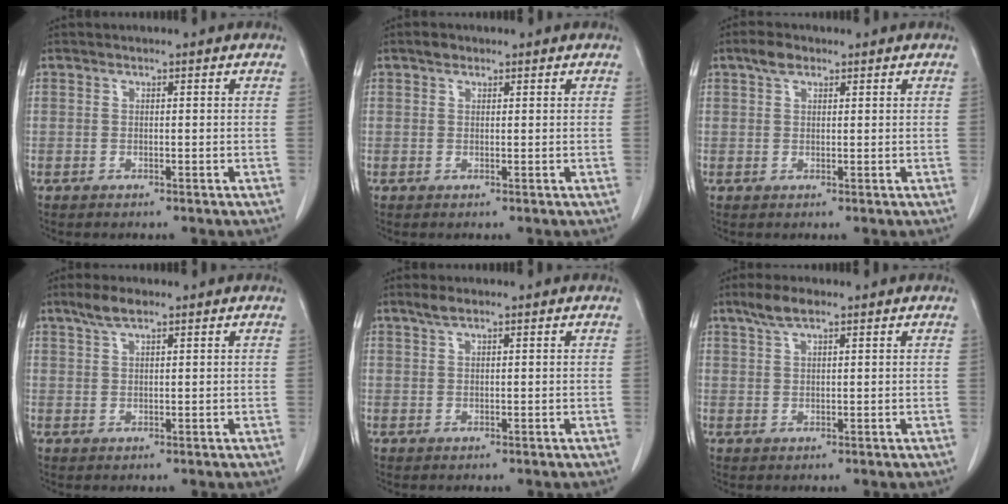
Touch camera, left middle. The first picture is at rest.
{"total": 1.2, "force": [0.9, 0.7, 0.4], "torque": [-0.011, 0.004, 0.012]}
{"total": 2.4, "force": [1.6, 1.2, 1.4], "torque": [-0.030, 0.008, 0.029]}
{"total": 3.2, "force": [2.4, 0.6, 2.1], "torque": [-0.049, 0.008, 0.048]}
{"total": 1.8, "force": [1.4, 0.3, 1.1], "torque": [-0.030, 0.006, 0.028]}
{"total": 3.5, "force": [2.5, 0.7, 2.3], "torque": [-0.055, 0.009, 0.051]}